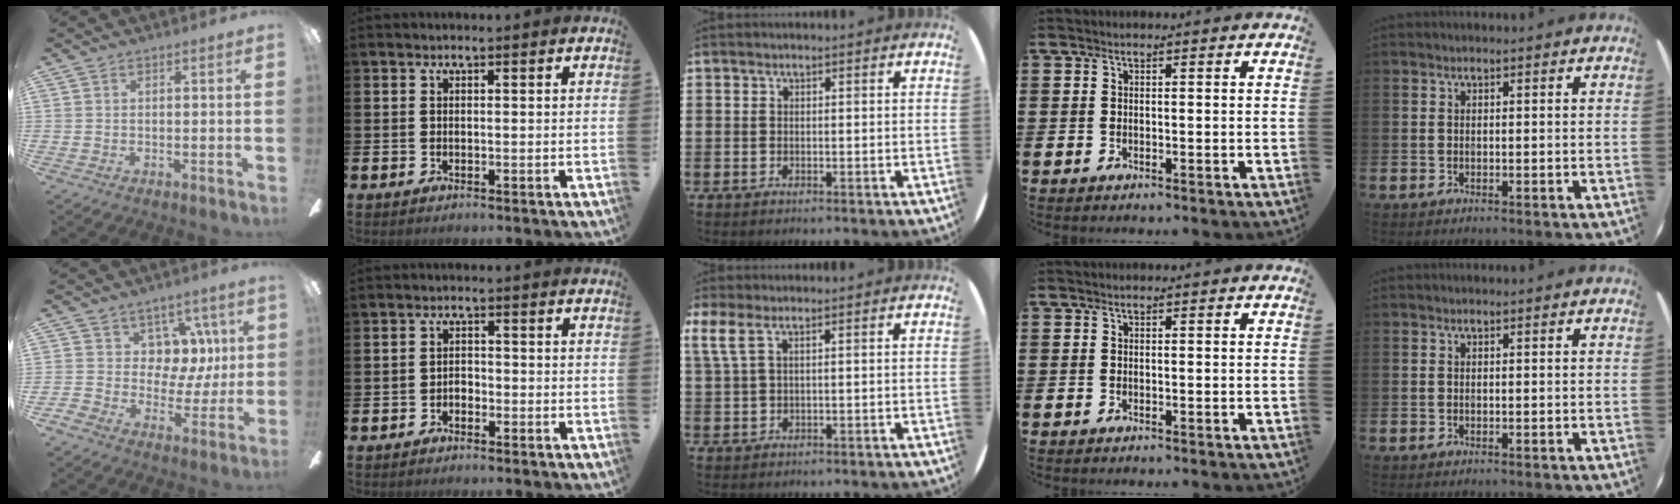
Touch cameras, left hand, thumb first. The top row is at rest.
{"thumb": {"total": 10.0, "force": [3.0, 8.7, 3.7], "torque": [-0.052, -0.020, 0.065]}, "index": {"total": 1.4, "force": [-1.1, 0.8, 0.2], "torque": [-0.007, 0.003, -0.024]}, "middle": {"total": 2.3, "force": [1.3, 0.5, 1.8], "torque": [-0.042, 0.003, 0.023]}}